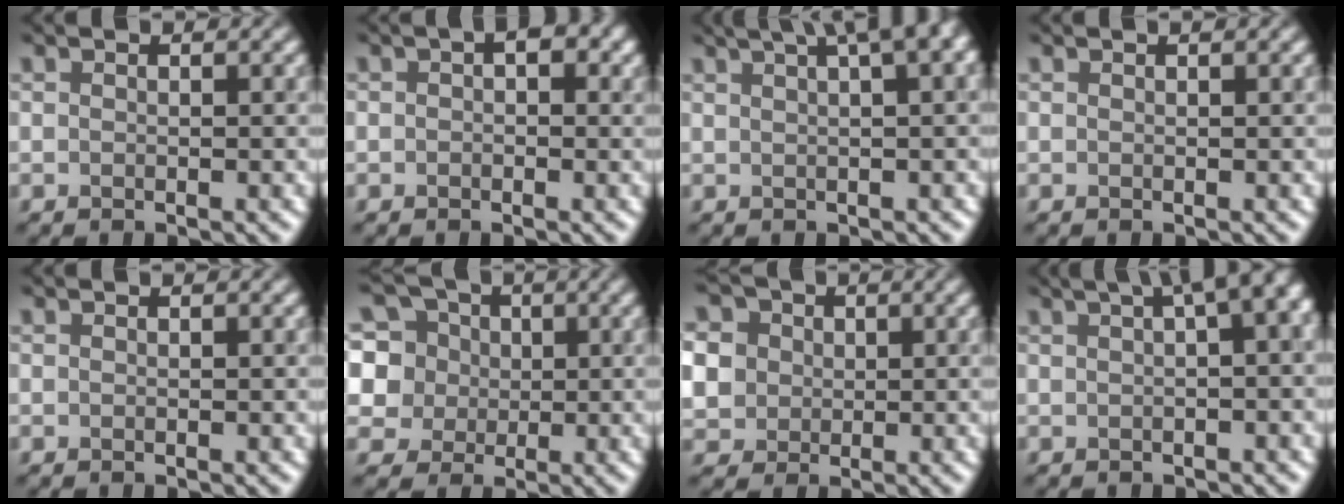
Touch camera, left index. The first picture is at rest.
{"total": 1.8, "force": [0.4, 1.2, 1.3], "torque": [-0.007, 0.009, 0.001]}
{"total": 8.0, "force": [4.3, 2.8, 6.2], "torque": [-0.057, 0.046, 0.051]}
{"total": 0.7, "force": [0.5, 0.1, 0.5], "torque": [-0.006, 0.001, 0.003]}
{"total": 0.0}
{"total": 9.8, "force": [3.1, 8.8, 3.1], "torque": [-0.093, 0.042, 0.045]}
{"total": 7.9, "force": [1.3, 7.3, 2.9], "torque": [-0.074, 0.025, 0.008]}
{"total": 9.4, "force": [3.2, 3.9, 7.9], "torque": [-0.054, 0.042, 0.037]}